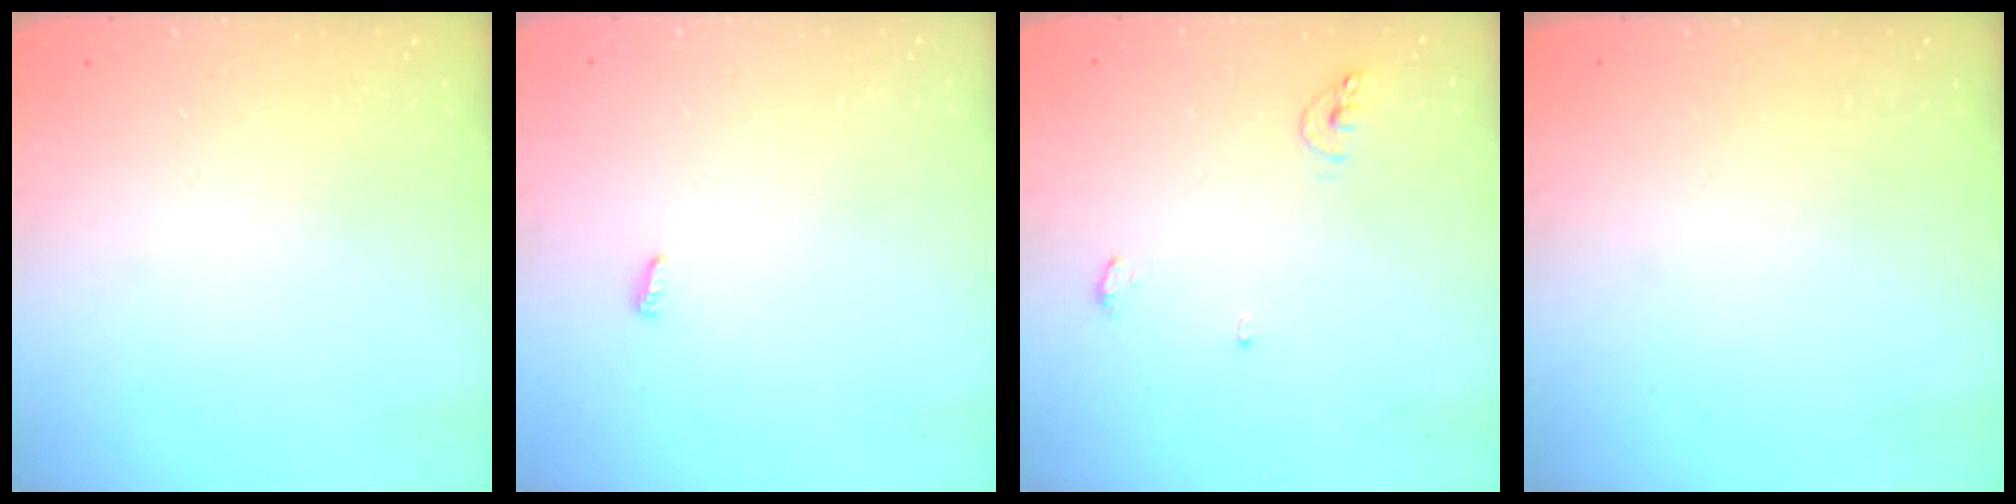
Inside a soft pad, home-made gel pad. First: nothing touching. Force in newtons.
{"total": 2.8, "press": 2.8, "slide": 0.5}
{"total": 6.4, "press": 6.3, "slide": 1.5}
{"total": 0.0}